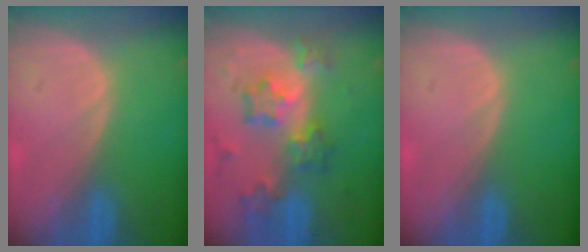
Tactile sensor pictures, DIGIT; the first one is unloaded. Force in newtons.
{"total": 8.5, "press": 7.5, "slide": 4.1}
{"total": 0.0}